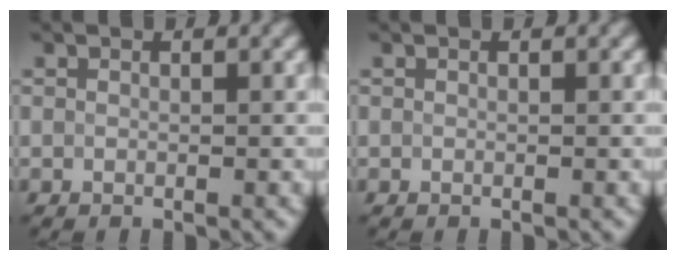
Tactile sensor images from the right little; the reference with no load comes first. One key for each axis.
{"total": 0.0}